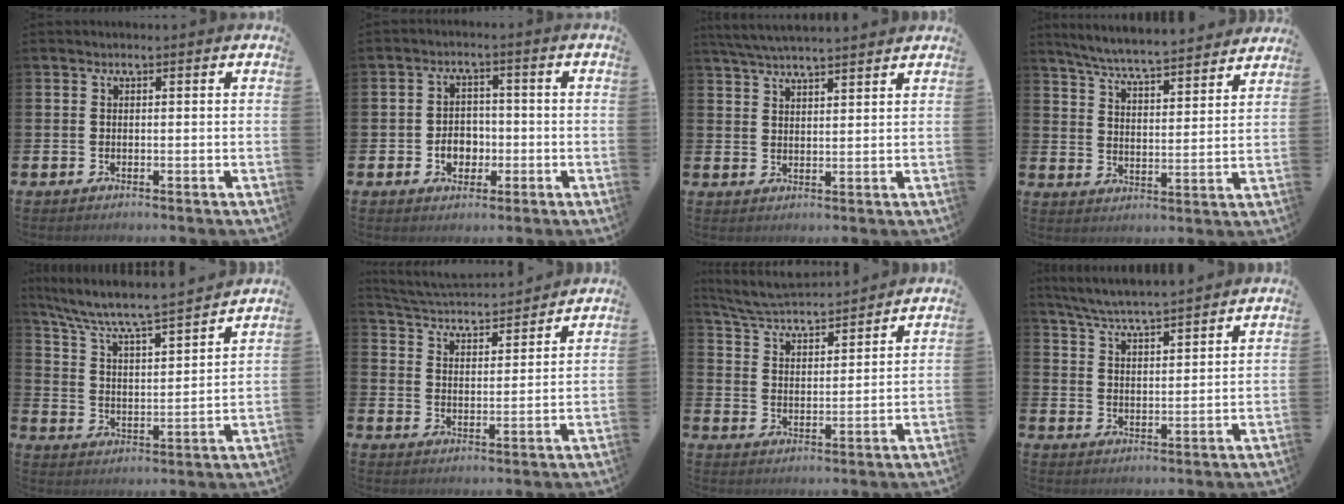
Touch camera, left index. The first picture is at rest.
{"total": 3.8, "force": [-1.1, 3.0, 2.1], "torque": [-0.021, -0.005, -0.030]}
{"total": 4.6, "force": [4.4, 0.1, 1.2], "torque": [-0.038, -0.013, 0.082]}
{"total": 6.6, "force": [6.4, 0.0, 1.6], "torque": [-0.057, -0.047, 0.110]}
{"total": 7.3, "force": [6.8, 0.5, 2.7], "torque": [-0.084, -0.054, 0.112]}
{"total": 4.4, "force": [4.3, 0.6, 0.1], "torque": [-0.022, -0.040, 0.070]}
{"total": 5.6, "force": [5.5, 0.4, 0.9], "torque": [-0.037, -0.037, 0.095]}
{"total": 6.1, "force": [5.9, -0.1, 1.4], "torque": [-0.048, -0.035, 0.105]}